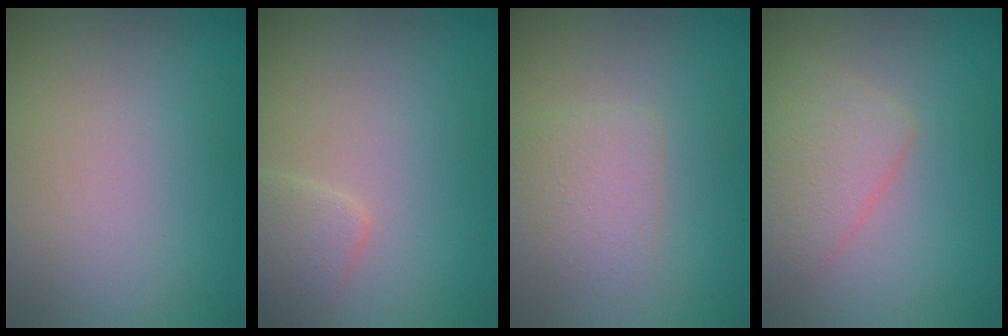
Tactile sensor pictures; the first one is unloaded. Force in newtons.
{"total": 2.3, "press": 2.3, "slide": 0.1}
{"total": 2.2, "press": 2.2, "slide": 0.1}
{"total": 3.3, "press": 3.3, "slide": 0.1}